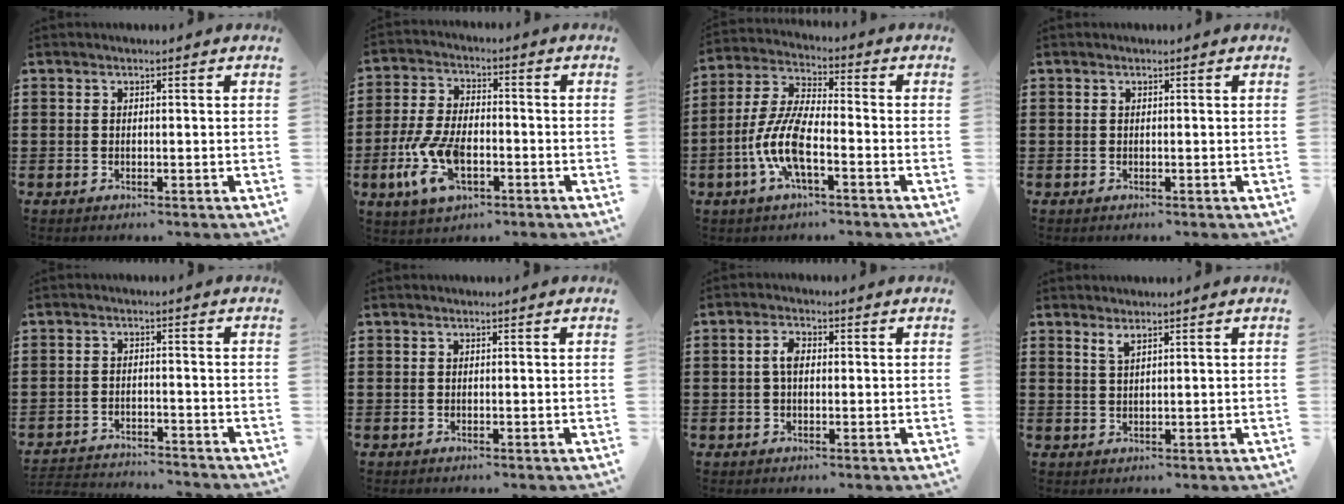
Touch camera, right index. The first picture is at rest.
{"total": 9.6, "force": [-3.3, 4.8, 7.6], "torque": [-0.192, -0.011, -0.068]}
{"total": 8.9, "force": [-3.3, 2.8, 7.8], "torque": [-0.193, -0.014, -0.070]}
{"total": 0.0}
{"total": 3.2, "force": [-3.2, 0.0, -0.1], "torque": [-0.006, -0.003, -0.069]}
{"total": 0.0}
{"total": 3.0, "force": [0.2, 1.7, 2.5], "torque": [-0.051, 0.008, 0.001]}
{"total": 1.6, "force": [1.3, 0.2, 0.9], "torque": [-0.021, 0.000, 0.023]}